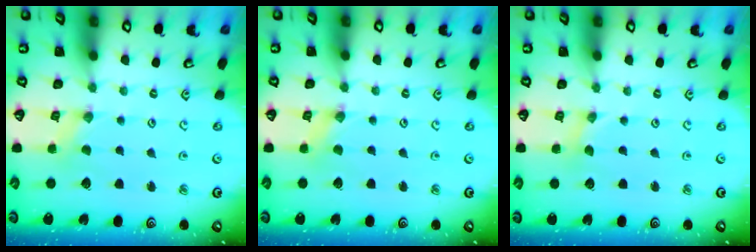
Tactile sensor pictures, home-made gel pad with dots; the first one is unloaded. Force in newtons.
{"total": 0.0}
{"total": 0.0}